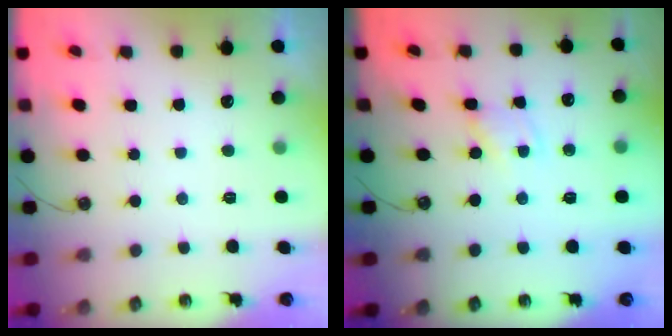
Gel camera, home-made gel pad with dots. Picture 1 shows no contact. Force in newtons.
{"total": 1.1, "press": 1.1, "slide": 0.1}